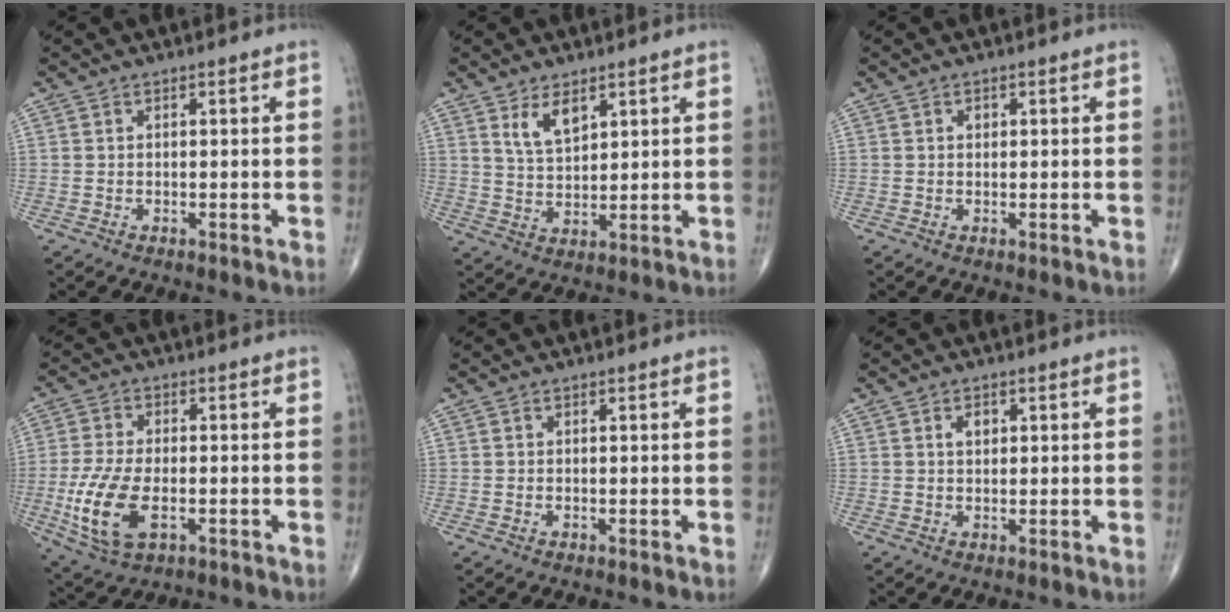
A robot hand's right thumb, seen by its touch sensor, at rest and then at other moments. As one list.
[{"total": 5.6, "force": [3.2, 2.7, 3.7], "torque": [-0.058, -0.022, 0.065]}, {"total": 1.0, "force": [0.3, 0.8, 0.5], "torque": [-0.004, 0.001, 0.003]}, {"total": 12.0, "force": [-3.1, 6.1, 9.9], "torque": [-0.217, -0.003, -0.051]}, {"total": 0.0}, {"total": 2.2, "force": [0.7, 1.5, 1.4], "torque": [-0.017, -0.001, 0.011]}]